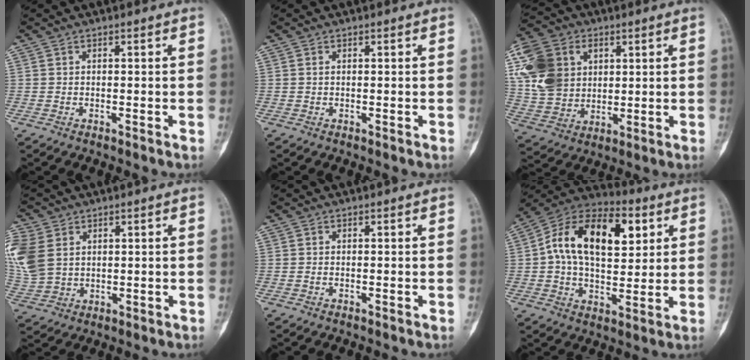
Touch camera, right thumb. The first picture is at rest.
{"total": 0.0}
{"total": 15.6, "force": [4.2, 12.3, 8.6], "torque": [-0.153, 0.004, 0.079]}
{"total": 14.0, "force": [3.9, 10.5, 8.4], "torque": [-0.219, 0.002, 0.087]}
{"total": 0.0}
{"total": 20.2, "force": [5.1, 11.9, 15.5], "torque": [-0.230, 0.010, 0.074]}